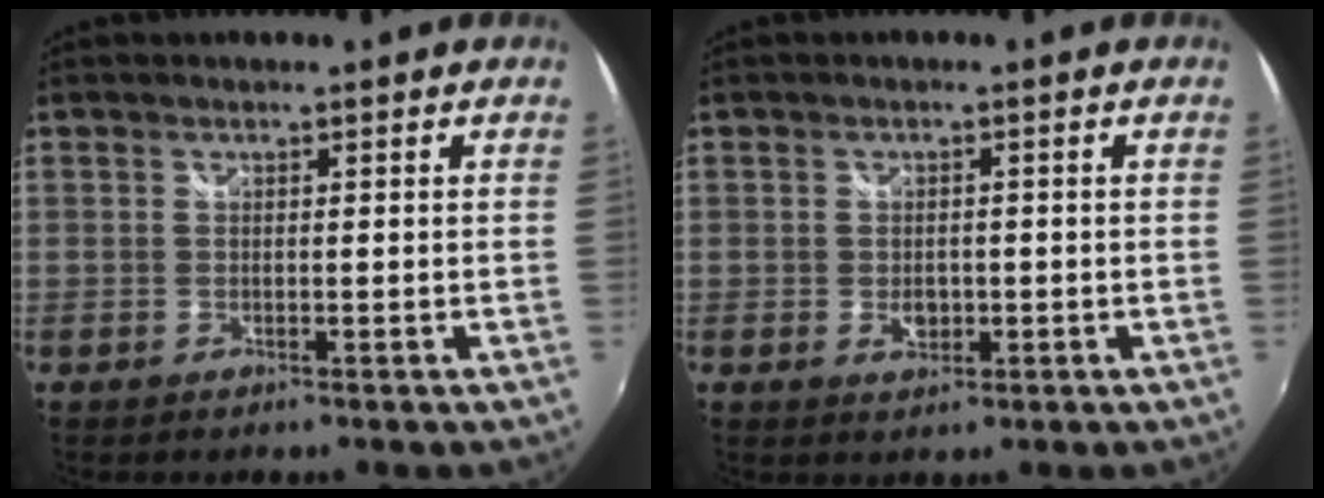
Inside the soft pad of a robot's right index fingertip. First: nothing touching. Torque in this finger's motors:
{"motor_torque": [0.19, 0.12, 0.19, 0.01]}